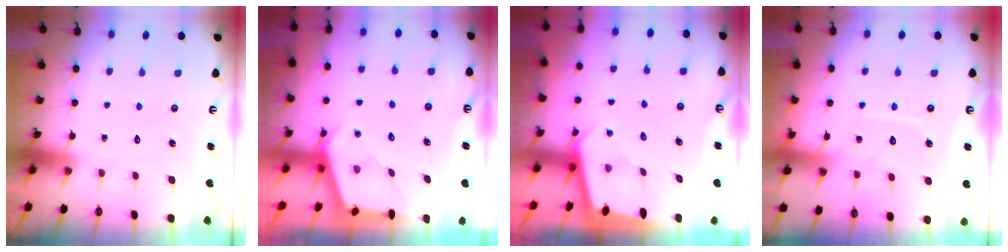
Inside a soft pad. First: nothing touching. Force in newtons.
{"total": 2.6, "press": 2.6, "slide": 0.3}
{"total": 2.1, "press": 2.1, "slide": 0.2}
{"total": 7.4, "press": 7.4, "slide": 0.7}